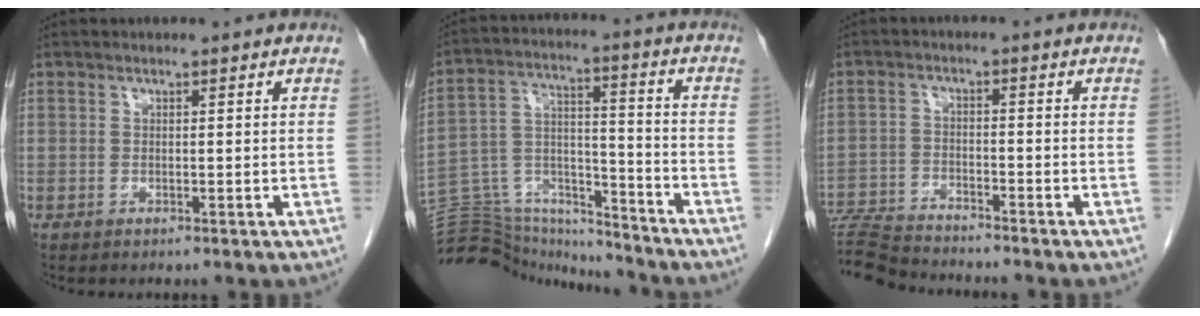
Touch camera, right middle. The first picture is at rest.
{"total": 19.2, "force": [-18.5, 3.7, 3.5], "torque": [-0.089, 0.037, -0.294]}
{"total": 9.3, "force": [-9.1, -0.1, 1.9], "torque": [-0.033, -0.008, -0.163]}